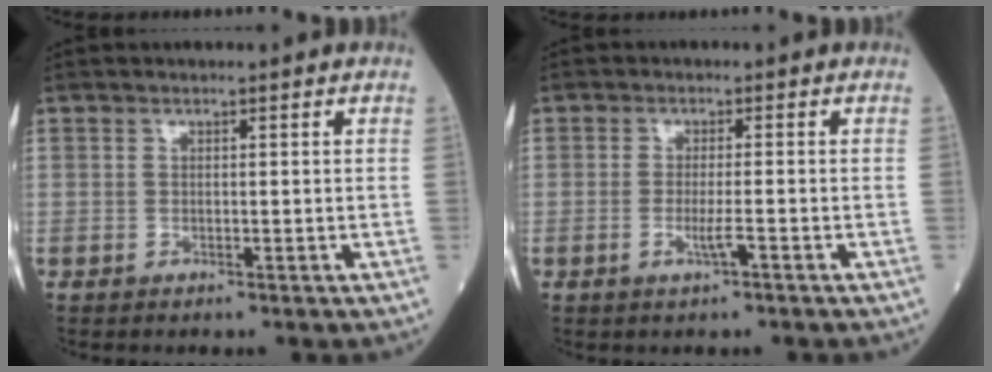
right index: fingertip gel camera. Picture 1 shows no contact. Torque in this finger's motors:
{"motor_torque": [-0.22, 0.00, 0.01, 0.00]}